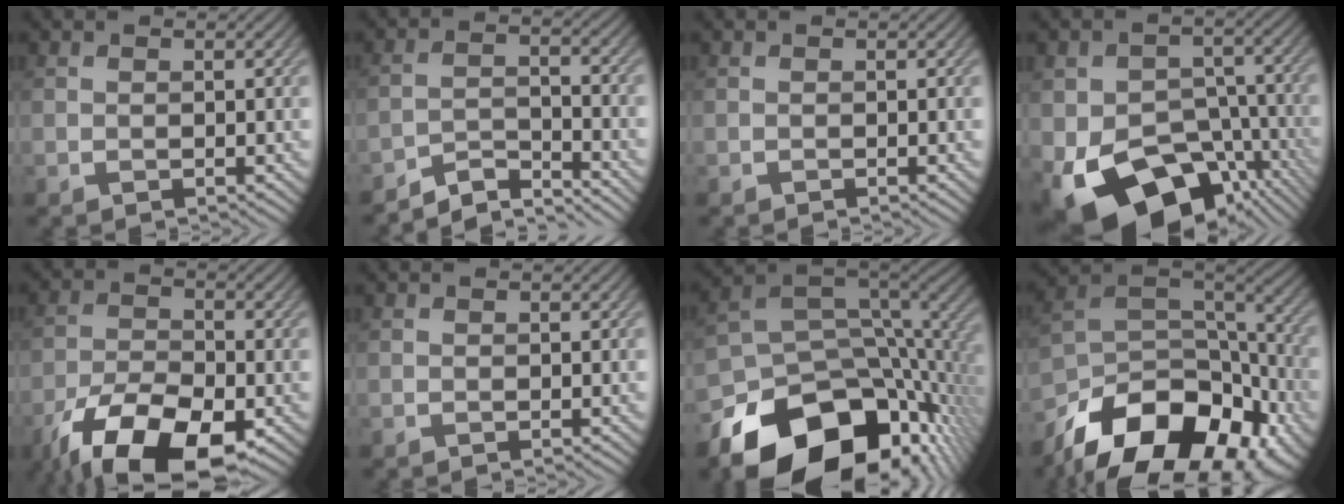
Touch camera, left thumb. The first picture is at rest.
{"total": 5.6, "force": [-5.4, 0.6, 1.5], "torque": [-0.032, 0.006, -0.098]}
{"total": 0.0}
{"total": 17.9, "force": [-9.2, 12.0, 9.5], "torque": [-0.175, -0.049, -0.108]}
{"total": 13.3, "force": [-7.8, 5.9, 9.1], "torque": [-0.181, -0.025, -0.143]}
{"total": 0.0}
{"total": 17.2, "force": [-9.1, 10.1, 10.5], "torque": [-0.200, -0.049, -0.128]}
{"total": 17.8, "force": [-11.3, 9.7, 9.8], "torque": [-0.201, -0.044, -0.174]}